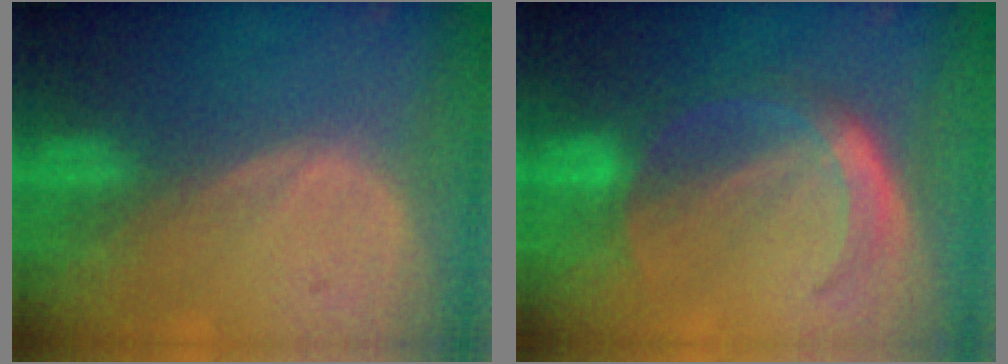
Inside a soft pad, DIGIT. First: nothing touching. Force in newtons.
{"total": 6.0, "press": 5.2, "slide": 3.0}